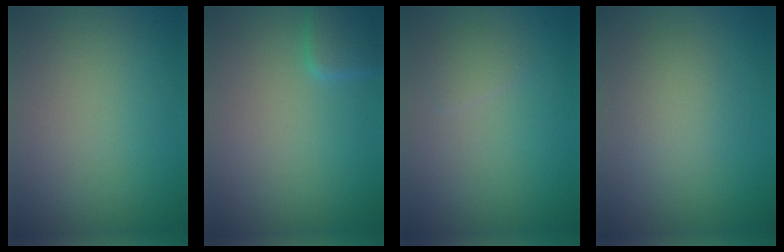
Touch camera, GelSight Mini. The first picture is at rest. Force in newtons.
{"total": 2.1, "press": 2.1, "slide": 0.1}
{"total": 1.0, "press": 1.0, "slide": 0.0}
{"total": 2.3, "press": 2.3, "slide": 0.1}